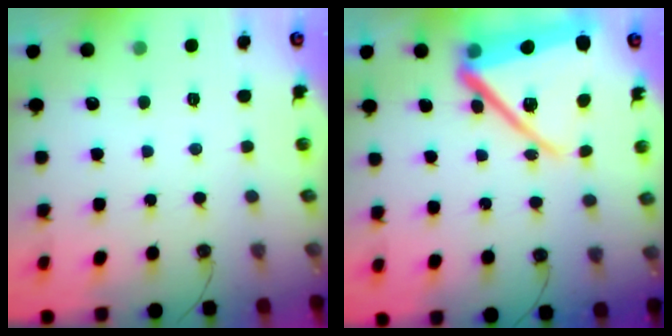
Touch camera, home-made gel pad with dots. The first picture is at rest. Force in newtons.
{"total": 20.8, "press": 20.6, "slide": 2.7}